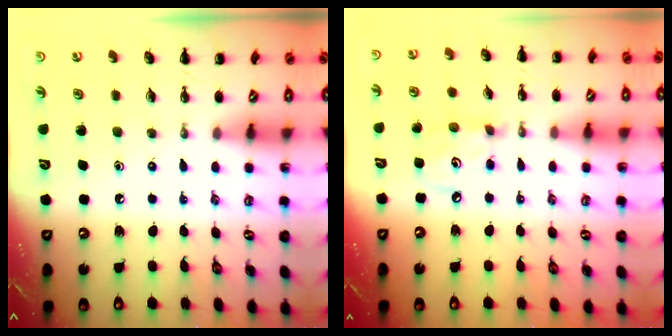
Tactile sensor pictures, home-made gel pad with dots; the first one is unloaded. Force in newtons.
{"total": 4.4, "press": 4.3, "slide": 0.7}